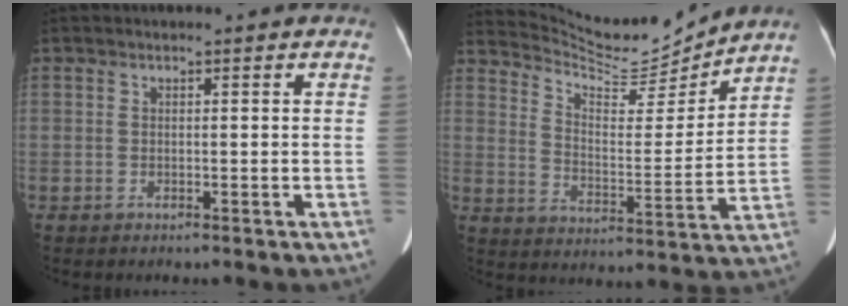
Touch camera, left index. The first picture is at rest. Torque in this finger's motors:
{"motor_torque": [-0.59, -0.73, -0.24, -0.04]}